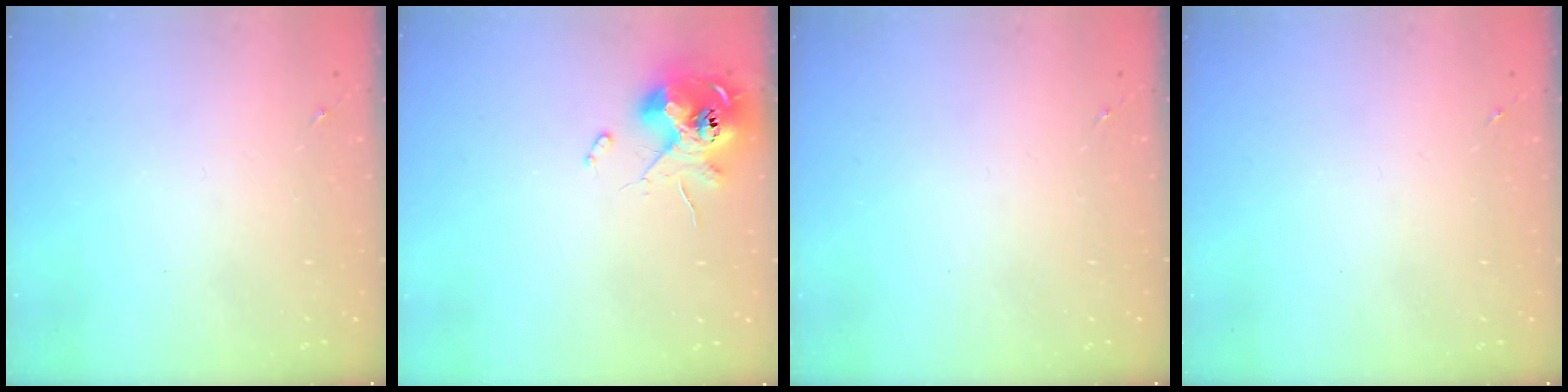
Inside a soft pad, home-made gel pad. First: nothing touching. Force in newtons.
{"total": 11.4, "press": 11.2, "slide": 1.6}
{"total": 0.0}
{"total": 0.0}